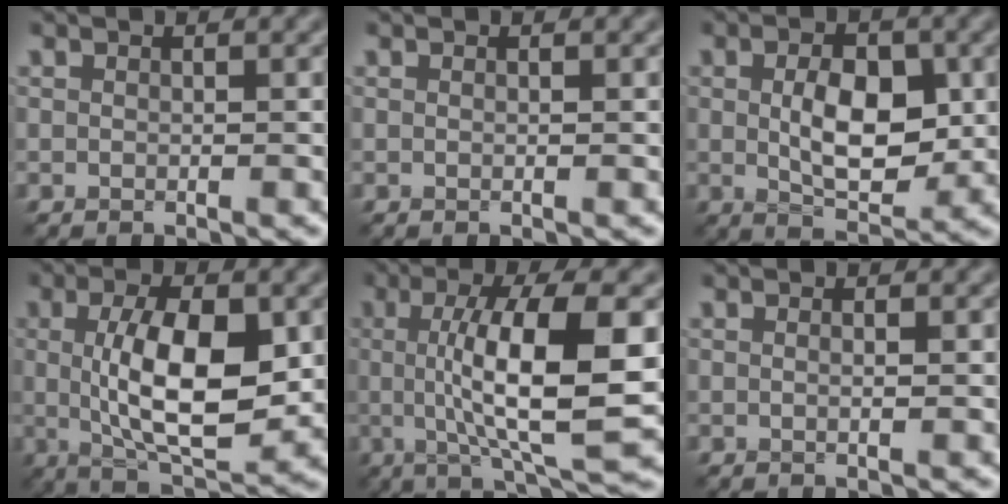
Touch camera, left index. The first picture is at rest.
{"total": 0.0}
{"total": 5.5, "force": [0.4, 2.9, 4.6], "torque": [-0.079, 0.002, 0.010]}
{"total": 8.9, "force": [0.4, 3.4, 8.2], "torque": [-0.145, -0.001, 0.013]}
{"total": 10.2, "force": [0.4, 2.5, 9.9], "torque": [-0.157, 0.001, 0.012]}
{"total": 0.6, "force": [0.2, -0.1, 0.6], "torque": [-0.009, -0.002, 0.003]}